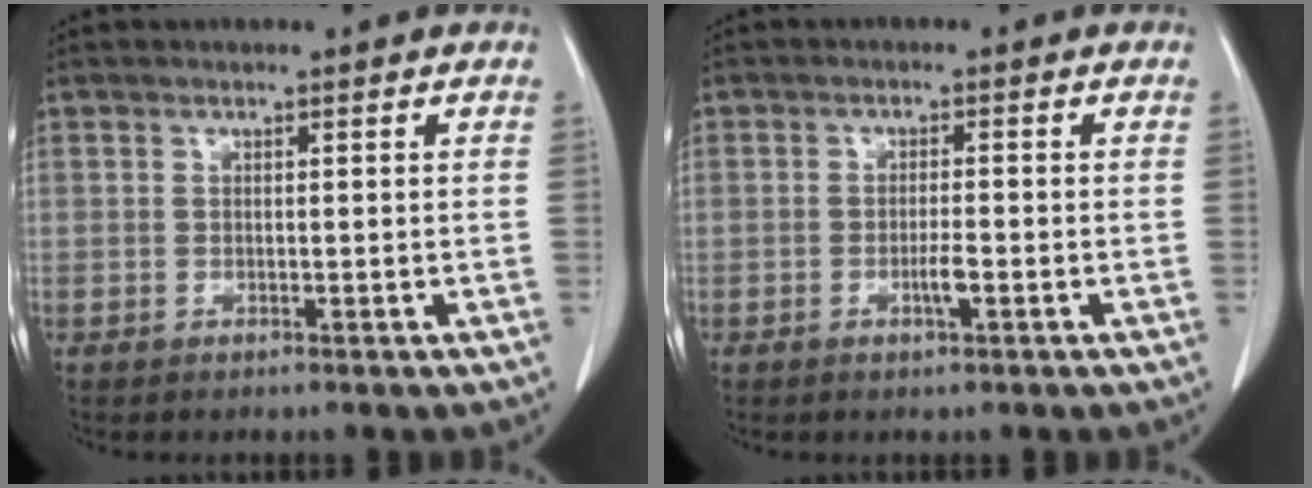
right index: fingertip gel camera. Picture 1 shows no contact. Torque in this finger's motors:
{"motor_torque": [0.53, -0.10, 0.25, 0.08]}